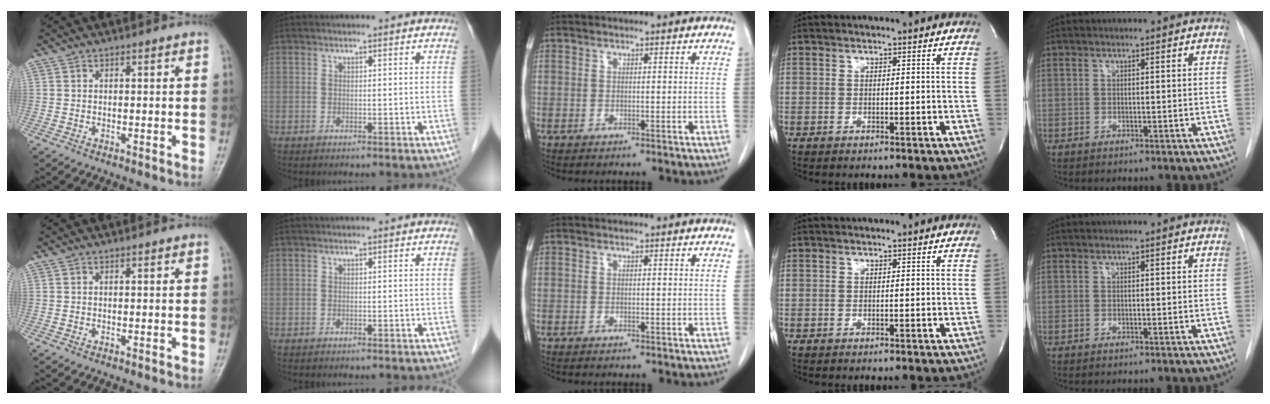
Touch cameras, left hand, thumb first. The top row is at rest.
{}